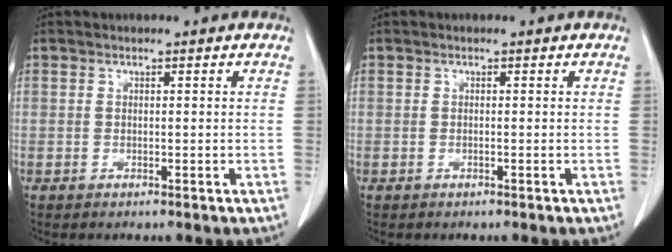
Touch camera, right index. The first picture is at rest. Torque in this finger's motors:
{"motor_torque": [0.17, -0.05, 0.02, 0.01]}